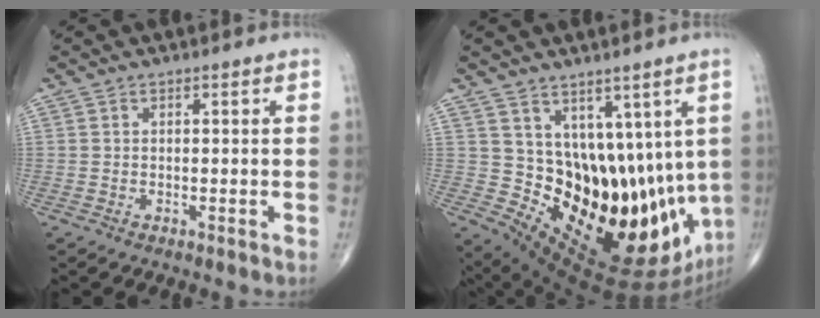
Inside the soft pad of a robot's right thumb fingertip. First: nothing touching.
{"total": 20.3, "force": [3.8, 12.5, 15.6], "torque": [-0.171, -0.060, 0.098]}